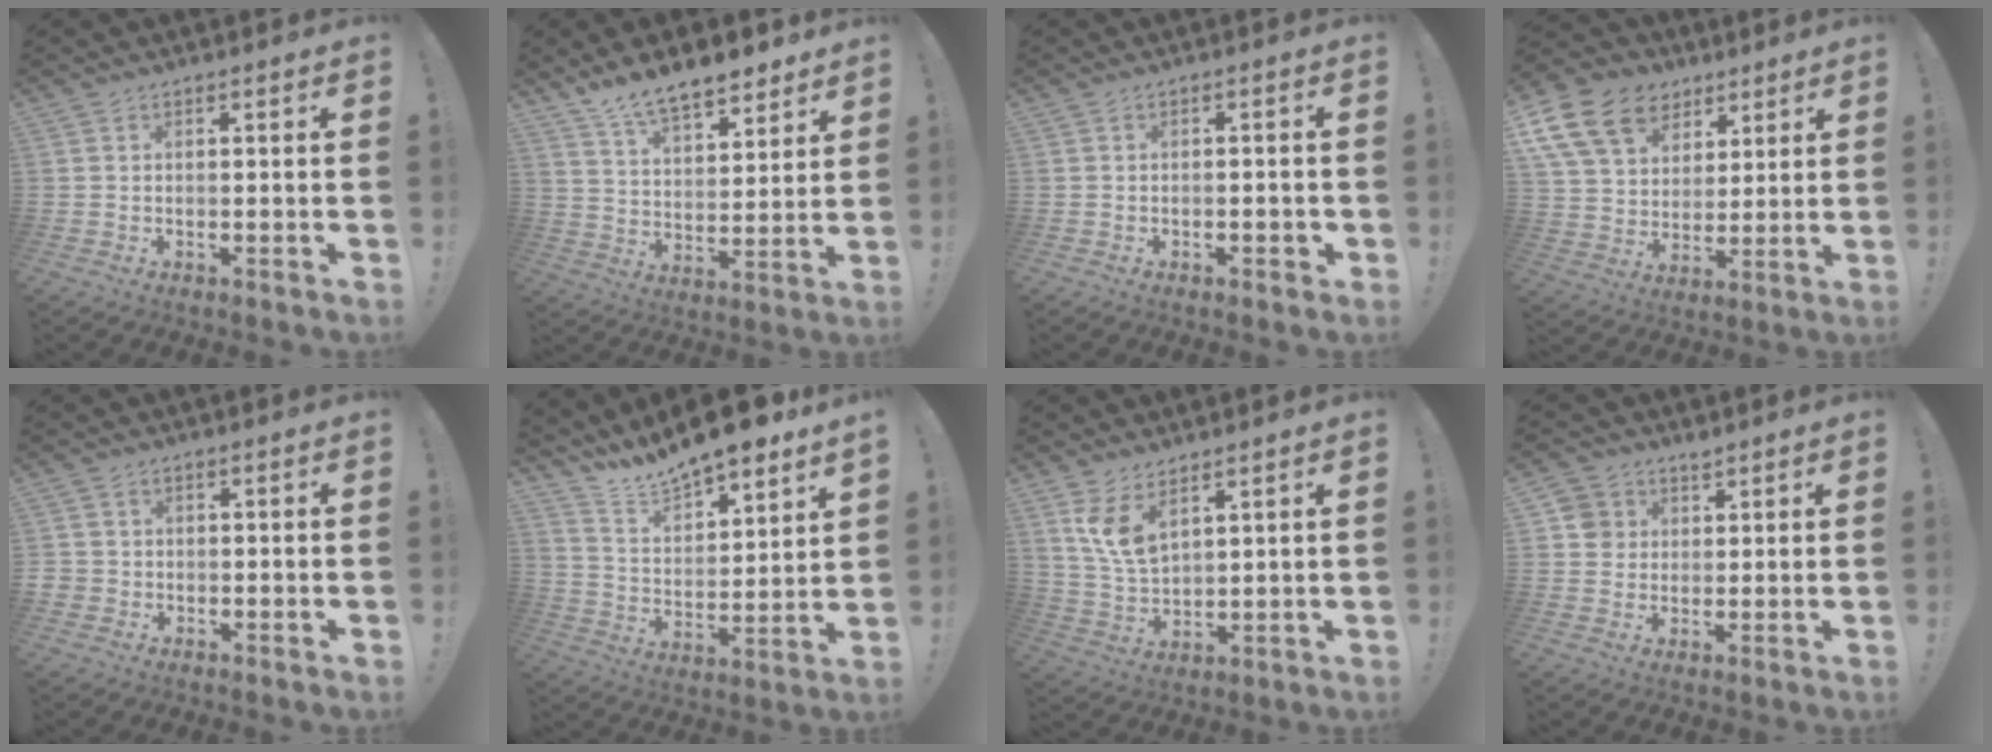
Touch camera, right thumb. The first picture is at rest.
{"total": 11.9, "force": [9.7, 4.5, 5.2], "torque": [-0.095, -0.063, 0.178]}
{"total": 1.2, "force": [-0.7, 0.8, 0.5], "torque": [-0.014, 0.008, -0.009]}
{"total": 17.7, "force": [9.0, 12.6, 8.4], "torque": [-0.144, -0.040, 0.179]}
{"total": 2.4, "force": [-0.8, 2.1, 0.8], "torque": [-0.020, 0.008, -0.012]}
{"total": 12.0, "force": [11.4, 1.3, 3.3], "torque": [-0.087, -0.102, 0.200]}
{"total": 8.6, "force": [5.5, 4.0, 5.3], "torque": [-0.104, -0.030, 0.102]}
{"total": 5.3, "force": [2.4, 4.6, 0.9], "torque": [-0.003, -0.014, 0.047]}